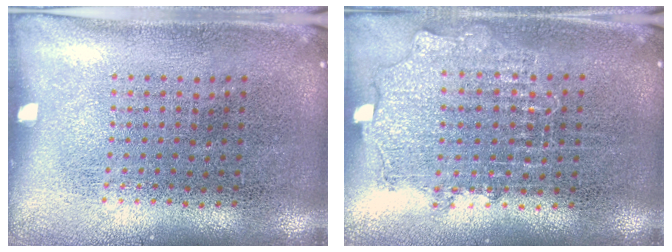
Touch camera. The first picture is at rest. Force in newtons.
{"total": 0.9, "press": 0.8, "slide": 0.2}